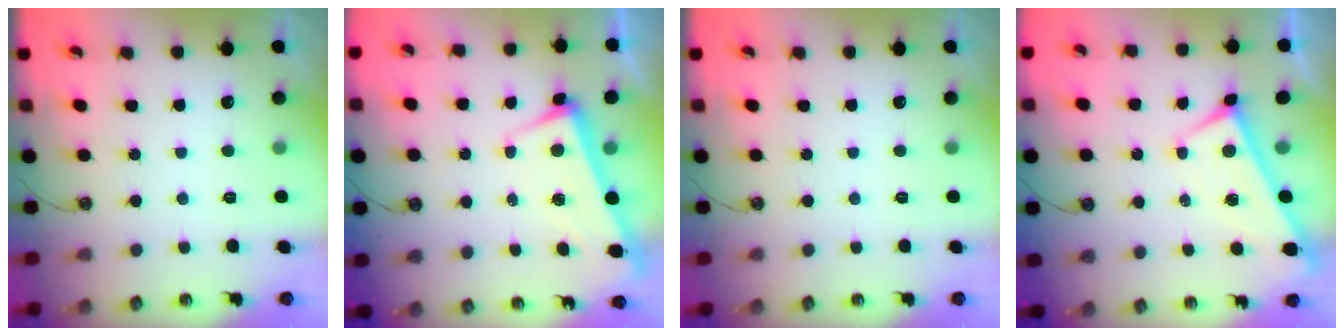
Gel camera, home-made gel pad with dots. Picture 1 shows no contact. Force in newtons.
{"total": 3.4, "press": 3.2, "slide": 0.9}
{"total": 0.0}
{"total": 0.0}